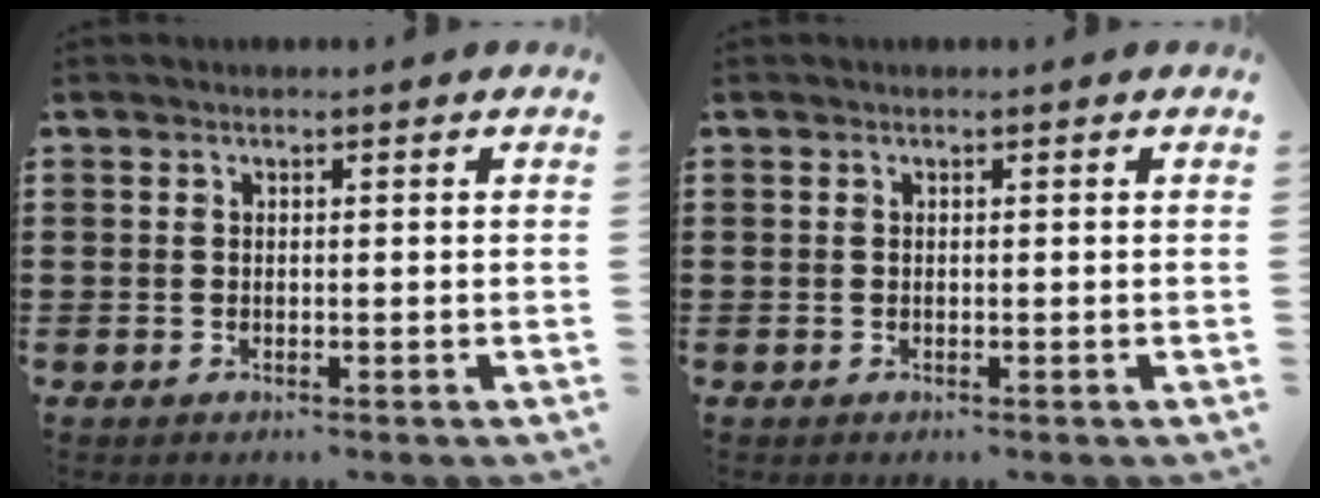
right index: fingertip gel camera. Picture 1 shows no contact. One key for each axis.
{"total": 0.0}